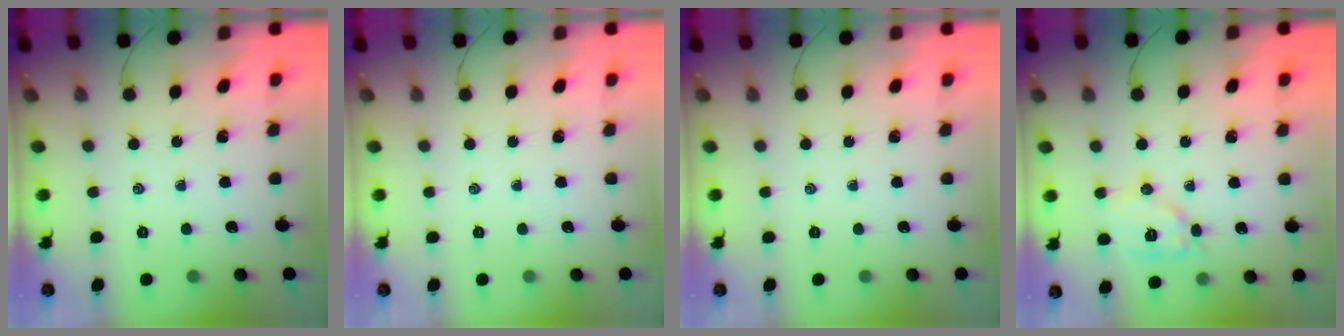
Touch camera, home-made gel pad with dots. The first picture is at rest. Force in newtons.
{"total": 0.0}
{"total": 0.0}
{"total": 10.7, "press": 10.7, "slide": 0.4}